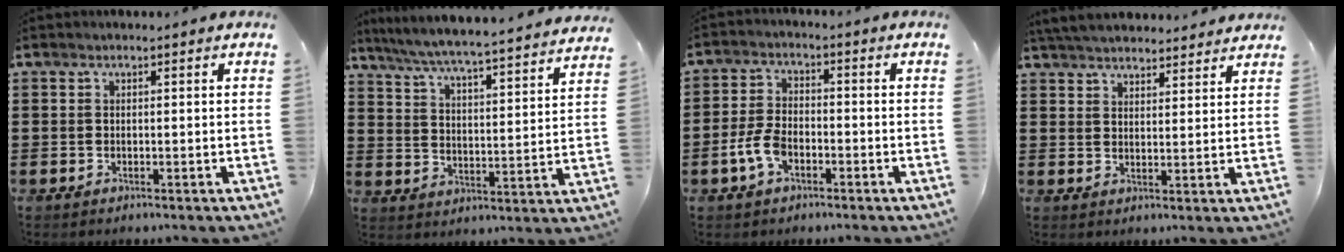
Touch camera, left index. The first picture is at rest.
{"total": 5.4, "force": [5.1, -0.8, 1.5], "torque": [-0.055, -0.047, 0.080]}
{"total": 5.4, "force": [-2.3, 2.9, 3.9], "torque": [-0.101, -0.002, -0.051]}
{"total": 4.8, "force": [4.6, 0.6, 0.8], "torque": [-0.031, -0.013, 0.086]}